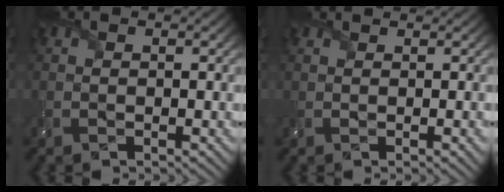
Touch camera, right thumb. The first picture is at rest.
{"total": 2.1, "force": [1.3, 0.5, 1.6], "torque": [-0.034, 0.003, 0.019]}